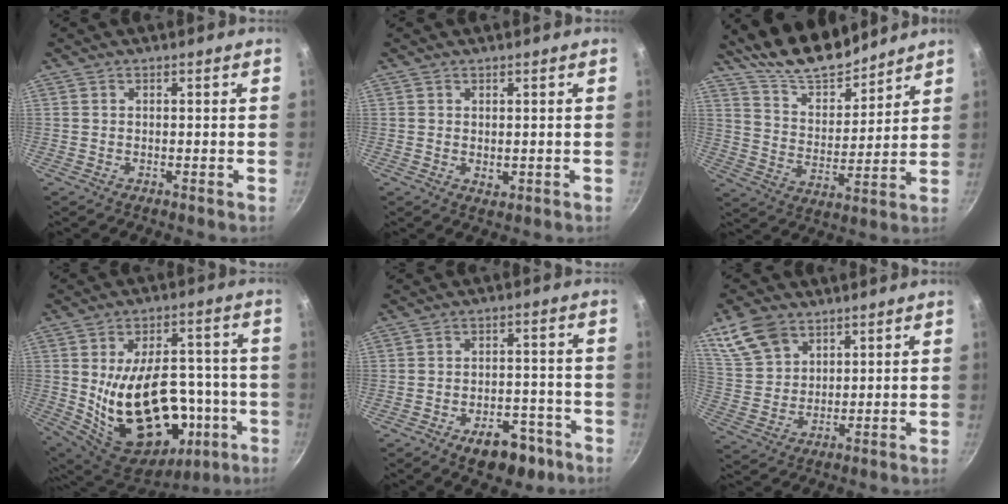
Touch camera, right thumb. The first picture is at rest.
{"total": 1.6, "force": [0.4, 1.1, 1.1], "torque": [-0.015, -0.006, 0.007]}
{"total": 13.8, "force": [12.2, 4.3, 4.7], "torque": [-0.050, -0.089, 0.215]}
{"total": 27.4, "force": [-4.4, 16.9, 21.2], "torque": [-0.311, 0.024, -0.036]}
{"total": 10.1, "force": [-5.7, 5.8, 6.0], "torque": [-0.045, 0.045, -0.071]}
{"total": 9.7, "force": [5.9, 6.3, 4.4], "torque": [-0.070, -0.012, 0.126]}